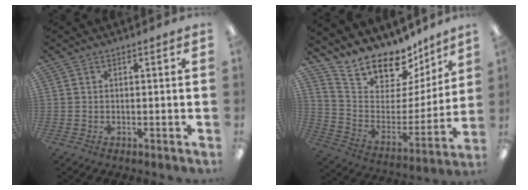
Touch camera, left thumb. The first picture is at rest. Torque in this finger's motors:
{"motor_torque": [0.33, 0.10, -0.36, -0.35, 0.04]}